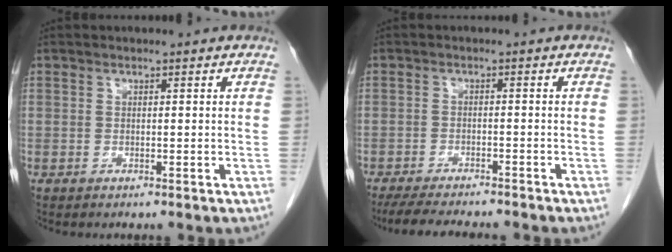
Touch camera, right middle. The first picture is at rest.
{"total": 9.5, "force": [-8.4, 1.1, 4.3], "torque": [-0.065, -0.018, -0.125]}